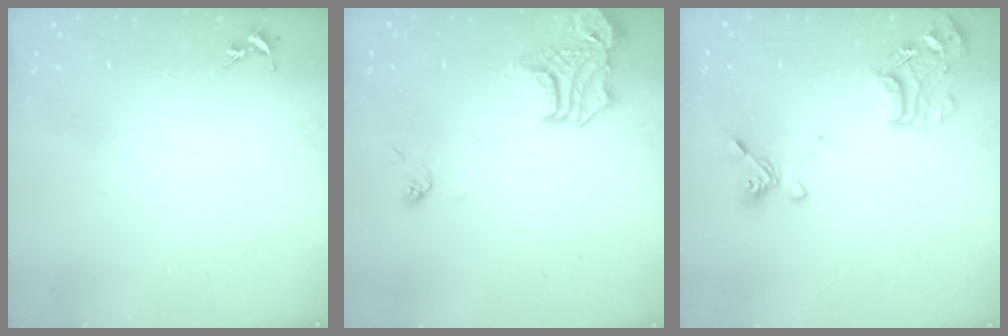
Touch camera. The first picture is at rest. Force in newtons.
{"total": 15.8, "press": 15.8, "slide": 1.5}
{"total": 16.4, "press": 16.4, "slide": 1.4}